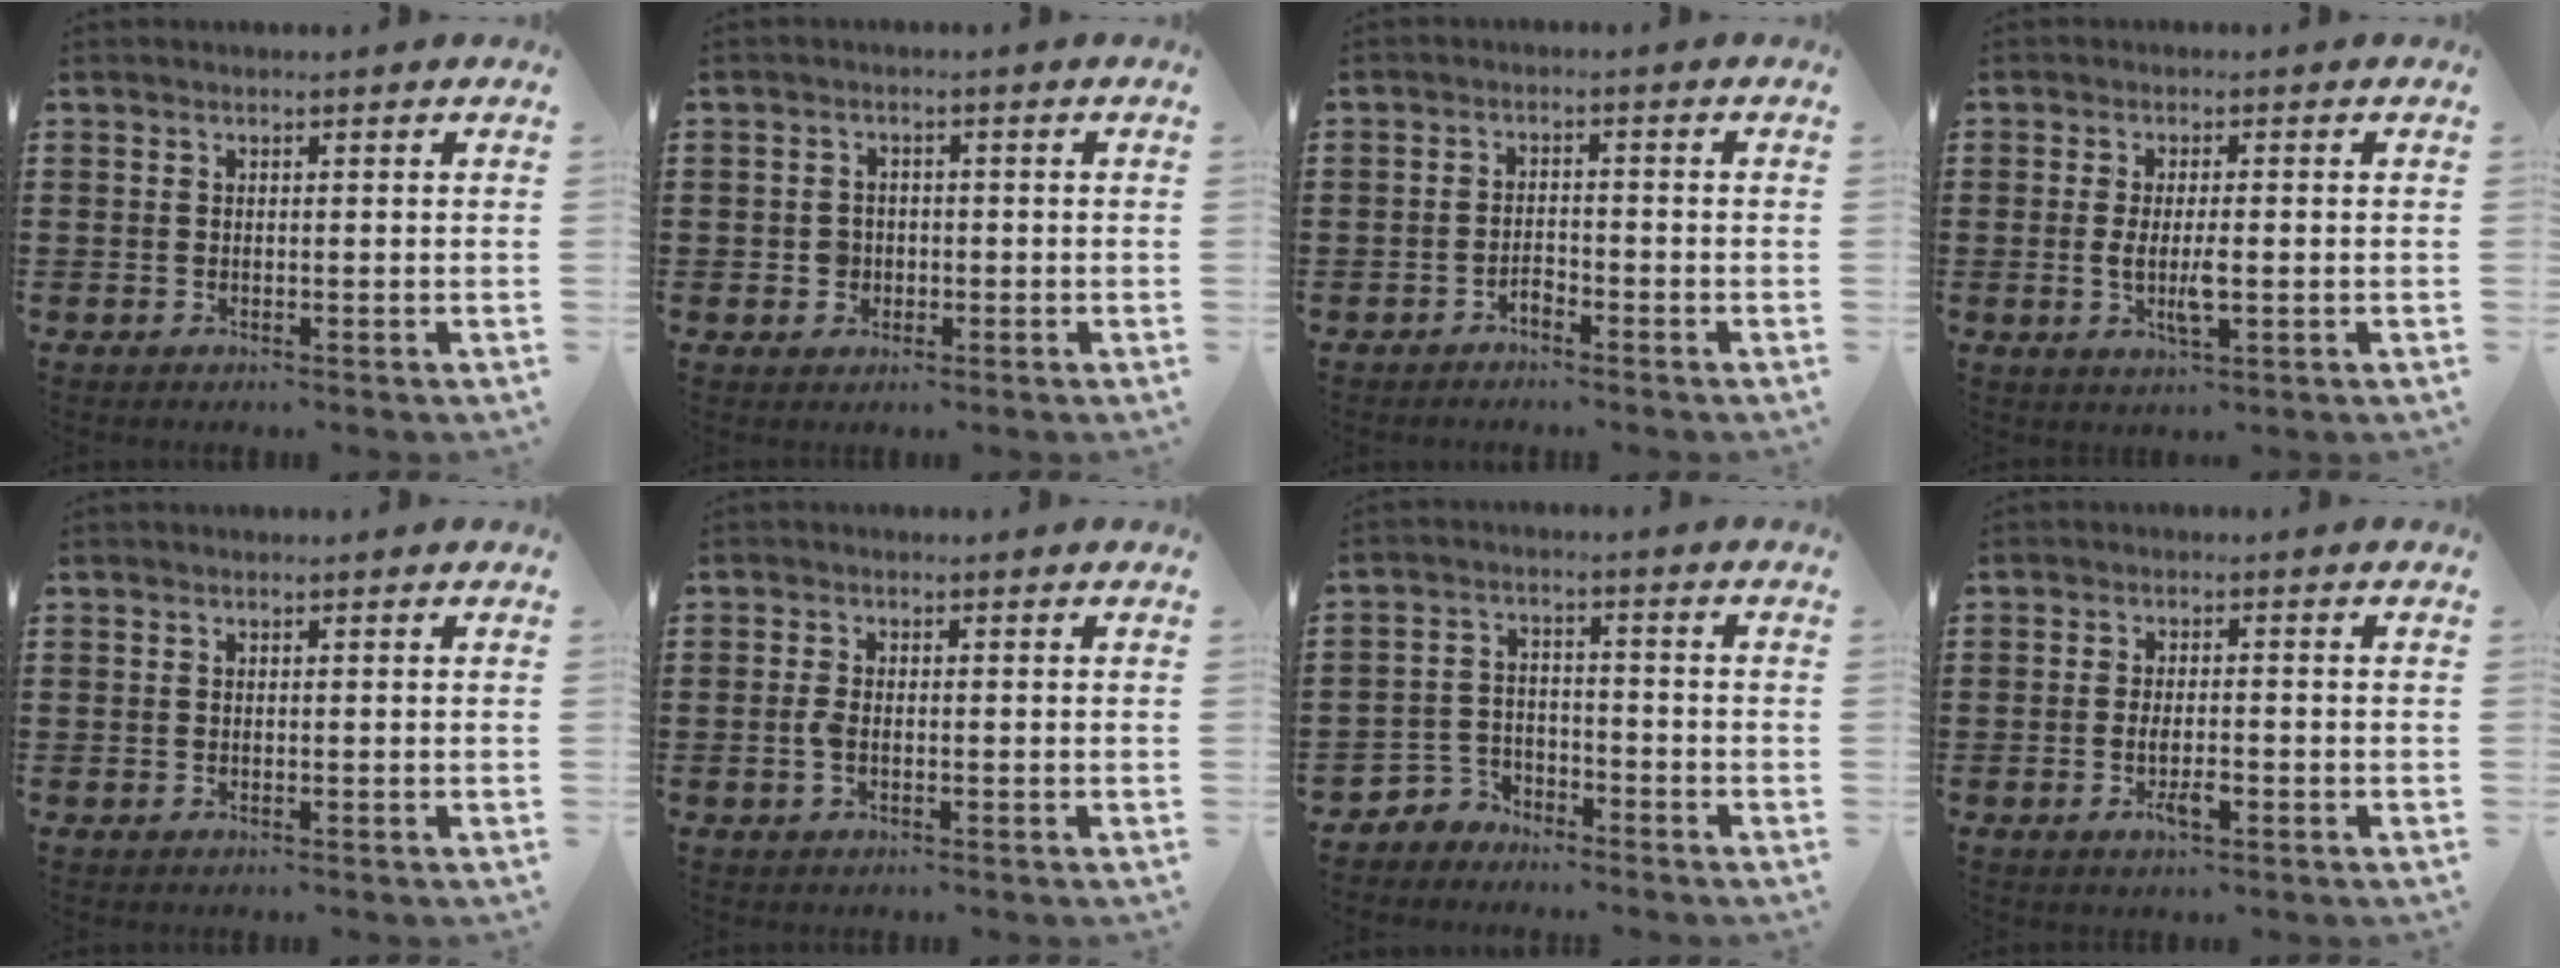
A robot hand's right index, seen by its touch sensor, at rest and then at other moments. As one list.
[{"total": 2.4, "force": [-0.6, 2.2, 0.8], "torque": [-0.022, 0.006, -0.015]}, {"total": 1.8, "force": [-1.6, 0.6, 0.5], "torque": [-0.016, 0.001, -0.034]}, {"total": 4.5, "force": [-0.7, 1.1, 4.3], "torque": [-0.089, -0.006, -0.016]}, {"total": 0.0}, {"total": 2.1, "force": [-0.5, 1.0, 1.8], "torque": [-0.042, -0.002, -0.012]}, {"total": 3.8, "force": [-3.4, 1.7, 0.1], "torque": [-0.020, 0.002, -0.075]}, {"total": 3.5, "force": [-1.3, 1.1, 3.1], "torque": [-0.059, 0.001, -0.024]}]